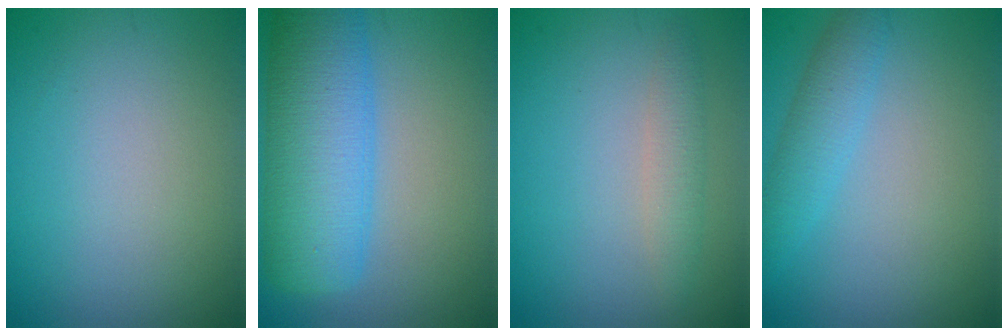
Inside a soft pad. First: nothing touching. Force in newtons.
{"total": 9.5, "press": 9.5, "slide": 0.2}
{"total": 1.9, "press": 1.9, "slide": 0.0}
{"total": 2.7, "press": 2.7, "slide": 0.1}